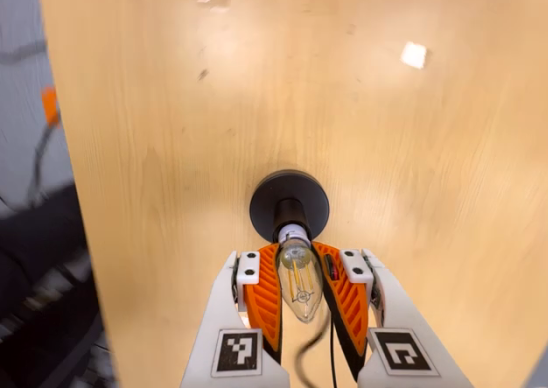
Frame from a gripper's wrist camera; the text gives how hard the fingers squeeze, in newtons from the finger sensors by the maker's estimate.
{"total": 20.7, "left": 21.9, "right": 19.5}